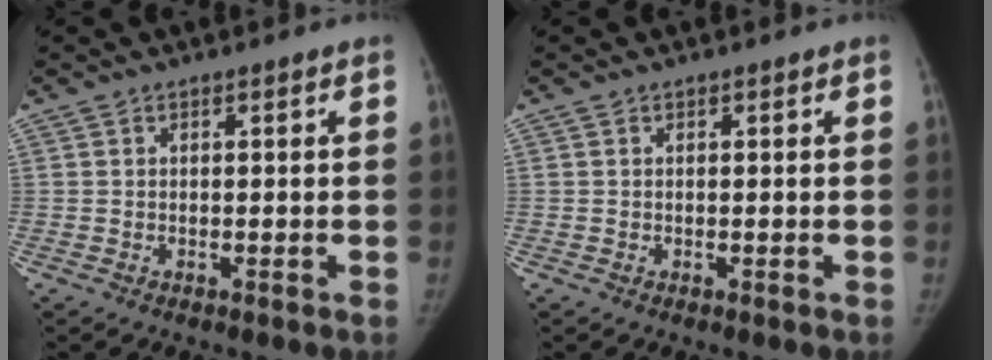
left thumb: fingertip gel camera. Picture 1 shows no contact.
{"total": 0.0}